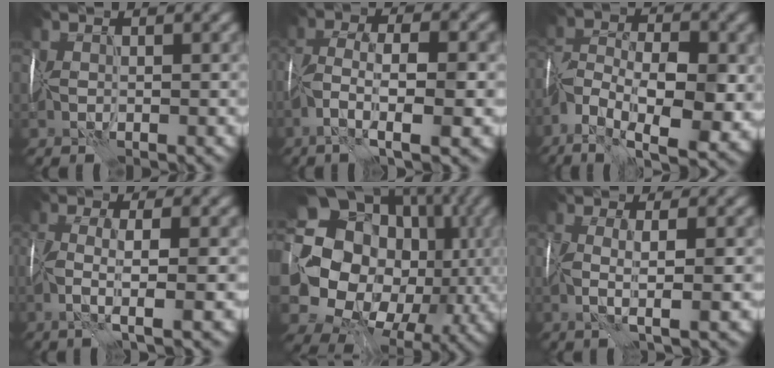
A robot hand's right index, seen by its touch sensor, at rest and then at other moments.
{"total": 6.4, "force": [-2.3, 2.0, 5.6], "torque": [-0.103, 0.012, -0.043]}
{"total": 11.2, "force": [-4.8, 5.7, 8.4], "torque": [-0.151, -0.005, -0.081]}
{"total": 4.5, "force": [-0.9, 0.9, 4.3], "torque": [-0.074, 0.000, -0.018]}
{"total": 20.6, "force": [1.9, 17.4, 10.9], "torque": [-0.189, -0.014, 0.027]}
{"total": 3.5, "force": [-0.1, 0.5, 3.4], "torque": [-0.057, -0.001, -0.003]}